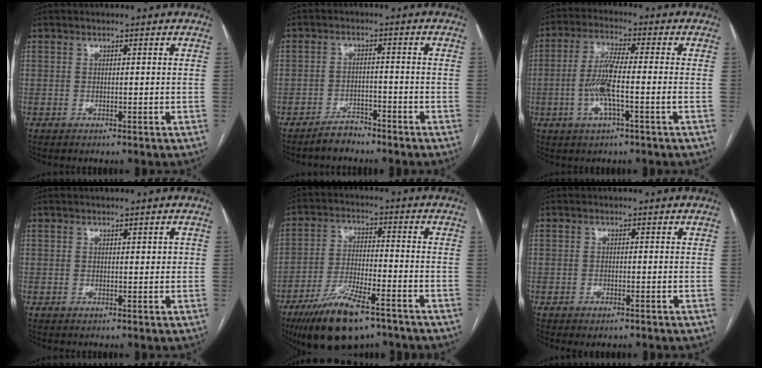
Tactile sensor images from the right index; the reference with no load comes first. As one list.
[{"total": 3.2, "force": [-2.8, 1.5, 0.5], "torque": [-0.009, 0.005, -0.044]}, {"total": 8.0, "force": [-1.7, 0.7, 7.7], "torque": [-0.158, 0.004, -0.038]}, {"total": 1.1, "force": [0.3, 0.5, 0.9], "torque": [-0.011, 0.001, 0.005]}, {"total": 13.4, "force": [-9.0, 3.4, 9.2], "torque": [-0.170, -0.020, -0.155]}, {"total": 1.4, "force": [-1.0, 0.5, 0.9], "torque": [-0.014, -0.001, -0.009]}]